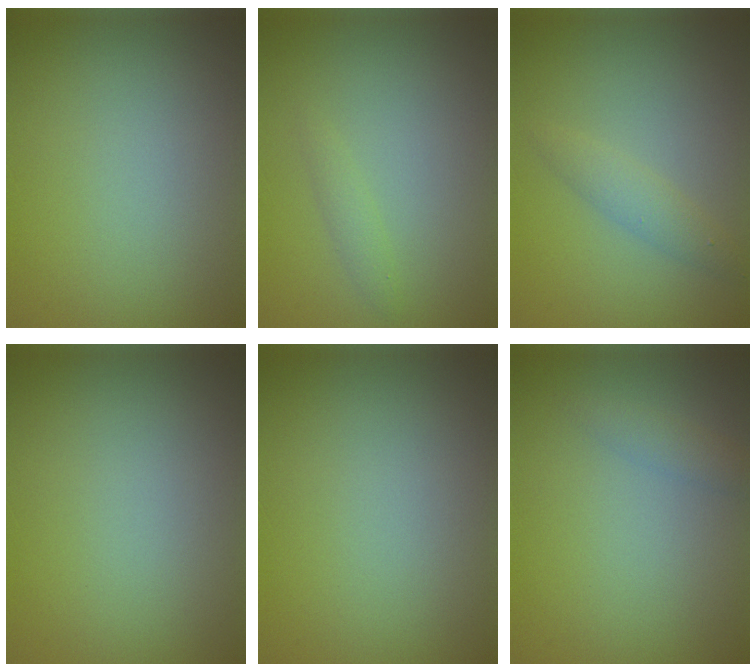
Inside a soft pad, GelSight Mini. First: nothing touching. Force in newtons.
{"total": 1.0, "press": 1.0, "slide": 0.0}
{"total": 1.8, "press": 1.8, "slide": 0.1}
{"total": 0.0}
{"total": 0.0}
{"total": 1.3, "press": 1.3, "slide": 0.0}